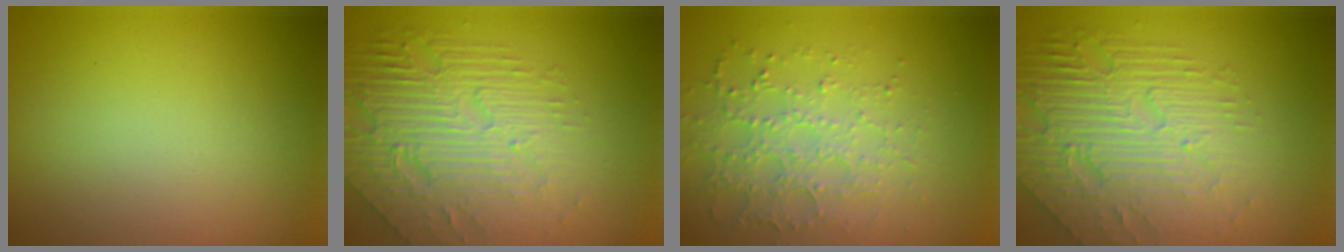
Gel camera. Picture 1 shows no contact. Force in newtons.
{"total": 7.5, "press": 5.3, "slide": 5.4}
{"total": 3.5, "press": 3.3, "slide": 1.2}
{"total": 7.5, "press": 5.3, "slide": 5.4}